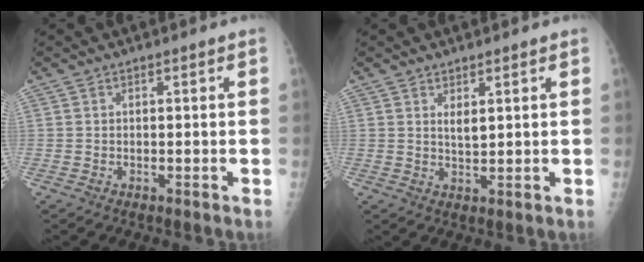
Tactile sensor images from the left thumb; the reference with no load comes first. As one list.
[{"total": 2.3, "force": [1.2, 0.8, 1.8], "torque": [-0.030, -0.013, 0.023]}]